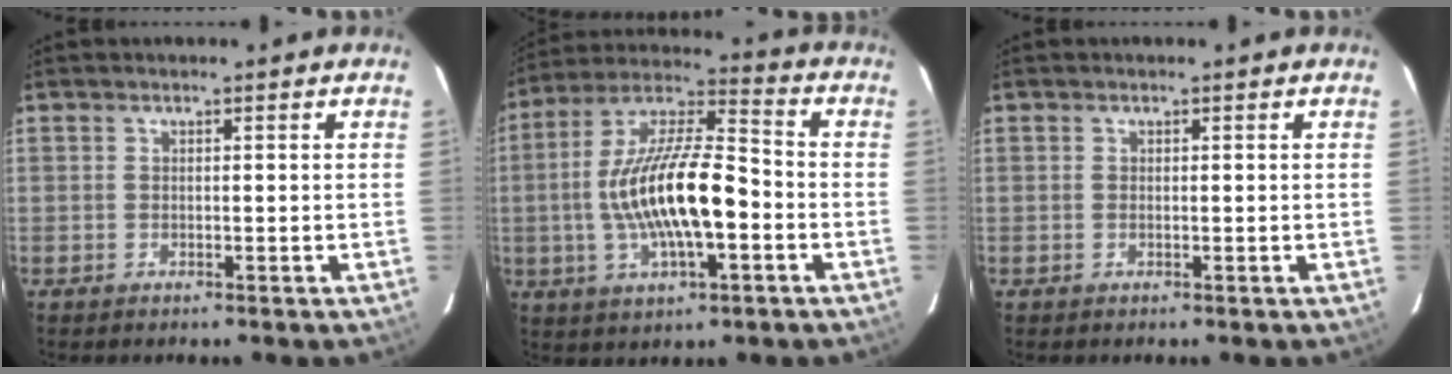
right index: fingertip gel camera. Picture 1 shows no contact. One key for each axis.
{"total": 17.7, "fx": -3.4, "fy": 5.7, "fz": 16.5, "tx": -0.314, "ty": 0.007, "tz": -0.062}
{"total": 0.0}